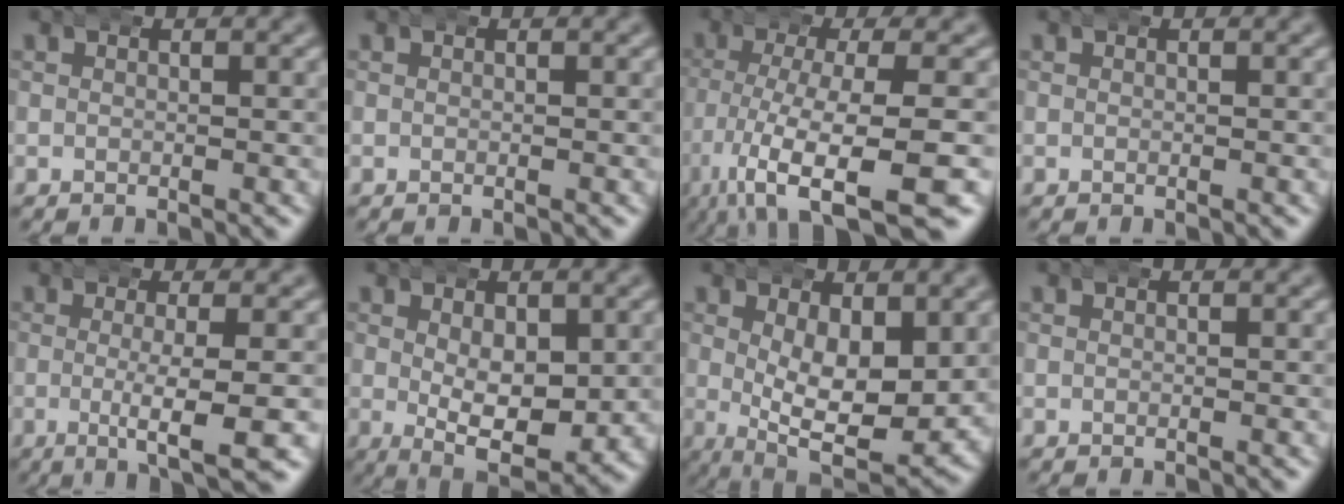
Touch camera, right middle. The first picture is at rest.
{"total": 0.0}
{"total": 11.1, "force": [-7.7, 3.3, 7.3], "torque": [-0.147, -0.047, -0.091]}
{"total": 0.0}
{"total": 5.4, "force": [-1.8, 0.6, 5.1], "torque": [-0.078, -0.015, -0.026]}
{"total": 7.9, "force": [-1.5, 4.2, 6.5], "torque": [-0.100, -0.036, -0.008]}
{"total": 9.0, "force": [-1.7, 4.4, 7.6], "torque": [-0.130, -0.048, -0.002]}
{"total": 0.0}